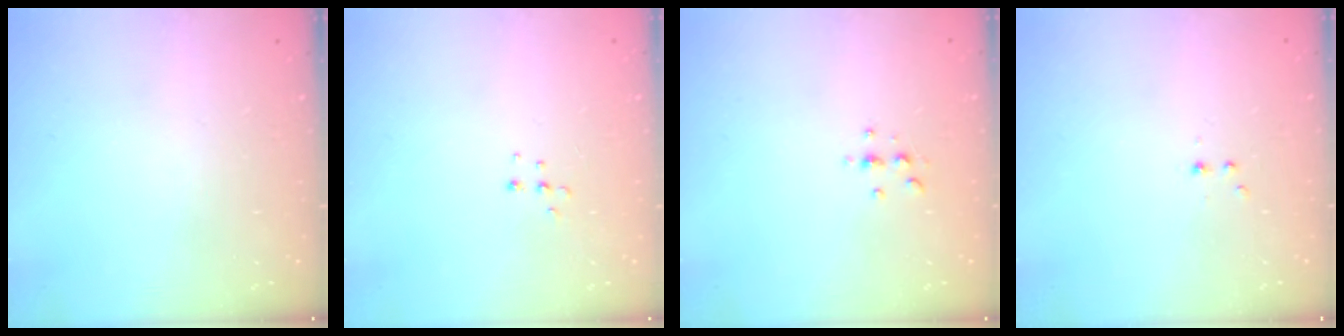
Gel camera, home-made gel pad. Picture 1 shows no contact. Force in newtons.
{"total": 5.1, "press": 5.0, "slide": 0.4}
{"total": 3.1, "press": 3.1, "slide": 0.5}
{"total": 2.2, "press": 1.9, "slide": 1.0}